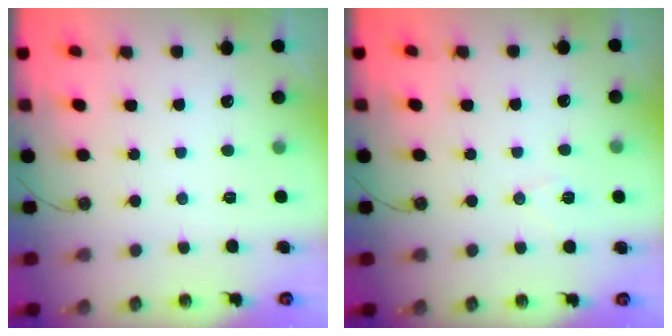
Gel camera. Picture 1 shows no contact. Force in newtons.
{"total": 5.8, "press": 4.5, "slide": 3.7}